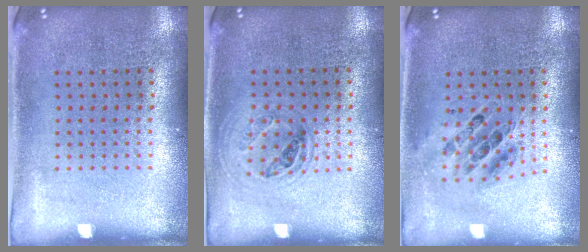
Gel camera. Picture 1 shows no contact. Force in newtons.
{"total": 1.0, "press": 0.9, "slide": 0.3}
{"total": 0.7, "press": 0.7, "slide": 0.1}